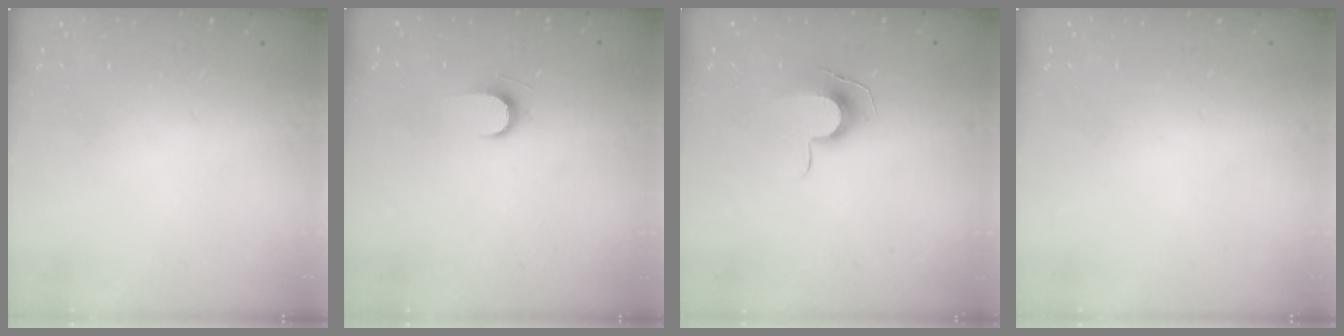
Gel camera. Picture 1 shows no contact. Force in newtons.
{"total": 6.0, "press": 6.0, "slide": 0.7}
{"total": 8.8, "press": 8.7, "slide": 0.8}
{"total": 0.0}